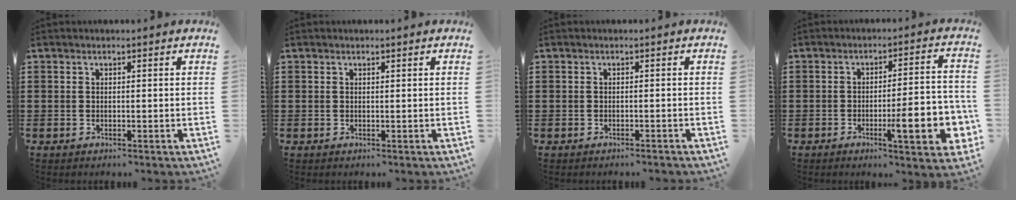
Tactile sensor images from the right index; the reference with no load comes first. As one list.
[{"total": 0.0}, {"total": 0.6, "force": [-0.5, 0.0, 0.2], "torque": [-0.004, -0.001, -0.011]}, {"total": 10.7, "force": [-3.3, 2.5, 9.9], "torque": [-0.147, -0.008, -0.054]}]